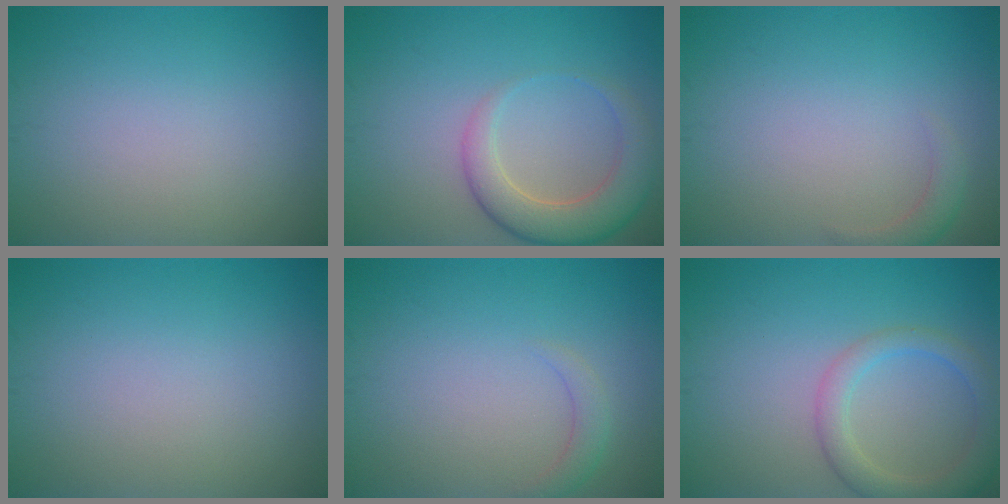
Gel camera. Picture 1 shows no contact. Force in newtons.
{"total": 4.9, "press": 4.9, "slide": 0.5}
{"total": 1.6, "press": 1.6, "slide": 0.3}
{"total": 0.0}
{"total": 1.4, "press": 1.4, "slide": 0.2}
{"total": 3.7, "press": 3.7, "slide": 0.2}